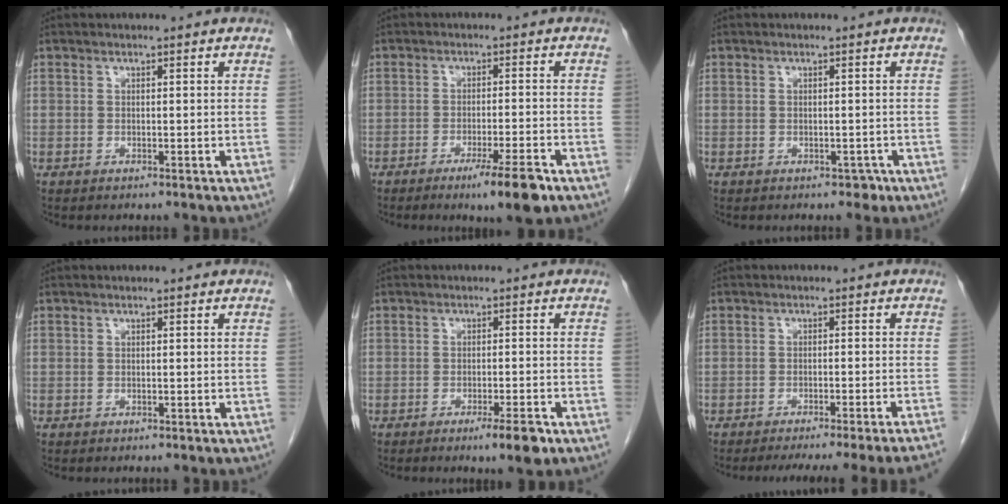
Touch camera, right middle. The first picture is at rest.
{"total": 6.8, "force": [-4.2, -0.1, 5.3], "torque": [-0.080, -0.014, -0.066]}
{"total": 1.1, "force": [-0.6, 0.8, 0.5], "torque": [-0.002, 0.003, -0.004]}
{"total": 0.0}
{"total": 4.2, "force": [-2.6, 0.2, 3.4], "torque": [-0.047, -0.008, -0.038]}
{"total": 16.2, "force": [-14.7, -1.6, 6.7], "torque": [-0.056, -0.027, -0.183]}